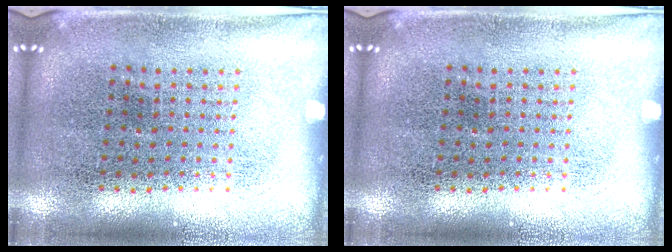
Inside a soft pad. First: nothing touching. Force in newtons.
{"total": 0.0}